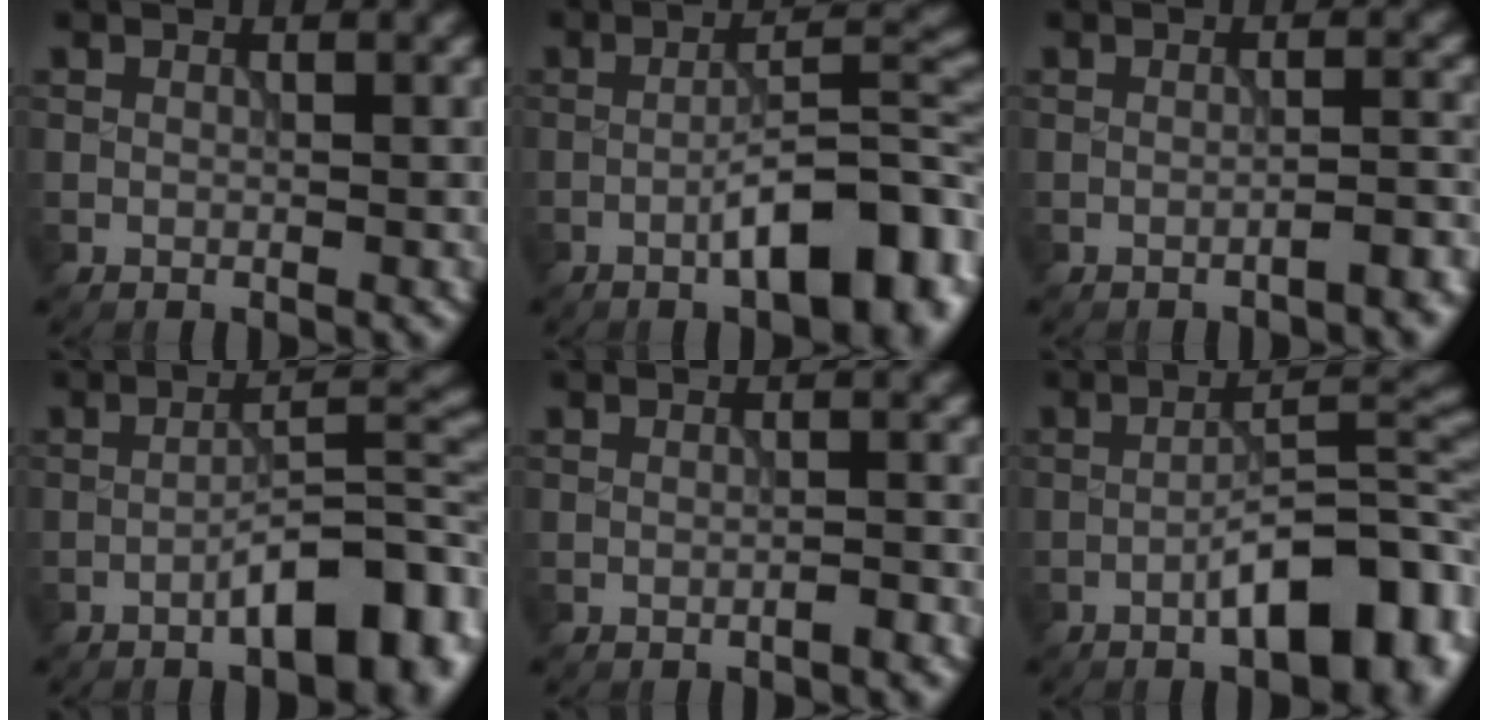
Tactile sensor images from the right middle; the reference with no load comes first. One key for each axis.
{"total": 9.3, "fx": -3.8, "fy": 2.7, "fz": 8.1, "tx": -0.116, "ty": 0.009, "tz": -0.059}
{"total": 2.4, "fx": -1.5, "fy": 0.6, "fz": 1.8, "tx": -0.017, "ty": 0.008, "tz": -0.029}
{"total": 8.1, "fx": -4.0, "fy": 2.4, "fz": 6.7, "tx": -0.092, "ty": 0.013, "tz": -0.061}
{"total": 1.0, "fx": -0.7, "fy": 0.1, "fz": 0.7, "tx": -0.009, "ty": 0.004, "tz": -0.015}
{"total": 9.3, "fx": -4.2, "fy": 3.0, "fz": 7.7, "tx": -0.107, "ty": 0.012, "tz": -0.066}